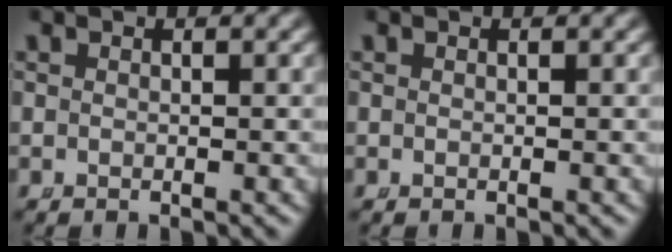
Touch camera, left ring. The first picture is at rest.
{"total": 0.0}